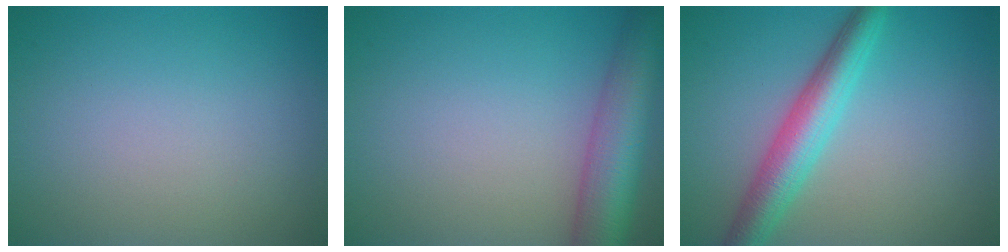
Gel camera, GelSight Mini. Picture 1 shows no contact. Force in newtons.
{"total": 7.4, "press": 7.4, "slide": 0.4}
{"total": 5.0, "press": 5.0, "slide": 0.2}